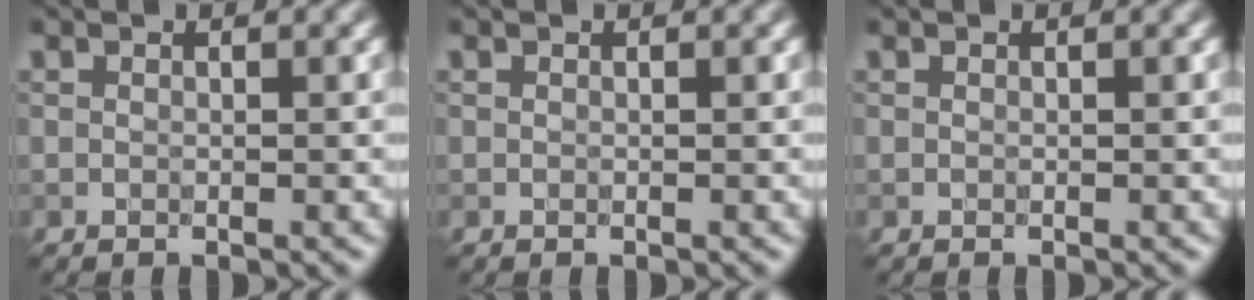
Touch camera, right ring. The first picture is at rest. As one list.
[{"total": 0.0}, {"total": 0.0}]